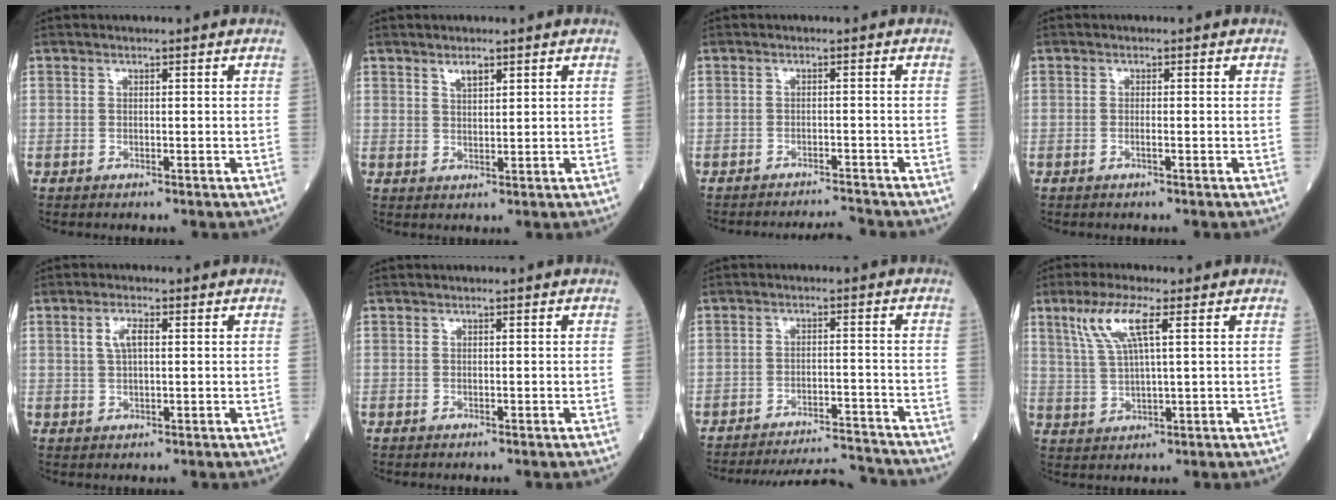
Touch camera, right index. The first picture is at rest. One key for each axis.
{"total": 2.0, "fx": 1.4, "fy": 0.6, "fz": 1.3, "tx": -0.026, "ty": 0.001, "tz": 0.028}
{"total": 4.3, "fx": -4.1, "fy": -1.2, "fz": -0.1, "tx": 0.002, "ty": -0.007, "tz": -0.065}
{"total": 0.6, "fx": -0.3, "fy": -0.1, "fz": 0.6, "tx": -0.015, "ty": 0.000, "tz": -0.005}
{"total": 3.1, "fx": 0.9, "fy": 1.0, "fz": 2.8, "tx": -0.059, "ty": 0.006, "tz": 0.019}
{"total": 0.0}
{"total": 11.5, "fx": -11.4, "fy": -0.2, "fz": 1.3, "tx": -0.020, "ty": 0.004, "tz": -0.168}
{"total": 7.3, "fx": 3.3, "fy": 1.0, "fz": 6.4, "tx": -0.141, "ty": 0.015, "tz": 0.069}